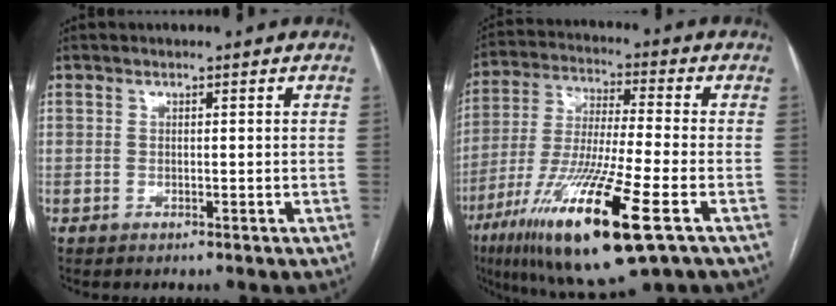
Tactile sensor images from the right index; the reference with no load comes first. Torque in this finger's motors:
{"motor_torque": [1.20, -0.94, 1.05, 0.21]}